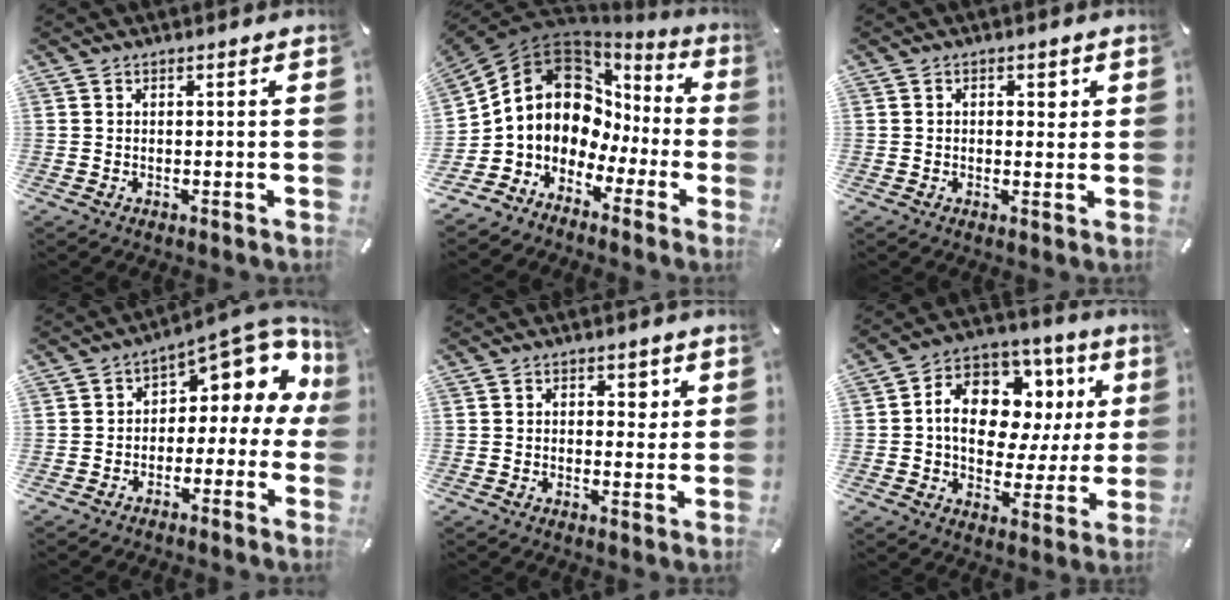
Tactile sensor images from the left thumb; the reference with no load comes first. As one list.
[{"total": 13.4, "force": [3.2, 11.3, 6.4], "torque": [-0.142, -0.036, 0.059]}, {"total": 2.3, "force": [0.5, 1.6, 1.7], "torque": [-0.011, -0.002, 0.000]}, {"total": 9.6, "force": [5.6, 4.6, 6.3], "torque": [-0.088, -0.049, 0.093]}, {"total": 3.2, "force": [0.7, 2.2, 2.1], "torque": [-0.013, -0.004, 0.003]}, {"total": 15.0, "force": [3.3, 10.7, 9.9], "torque": [-0.161, -0.014, 0.063]}]